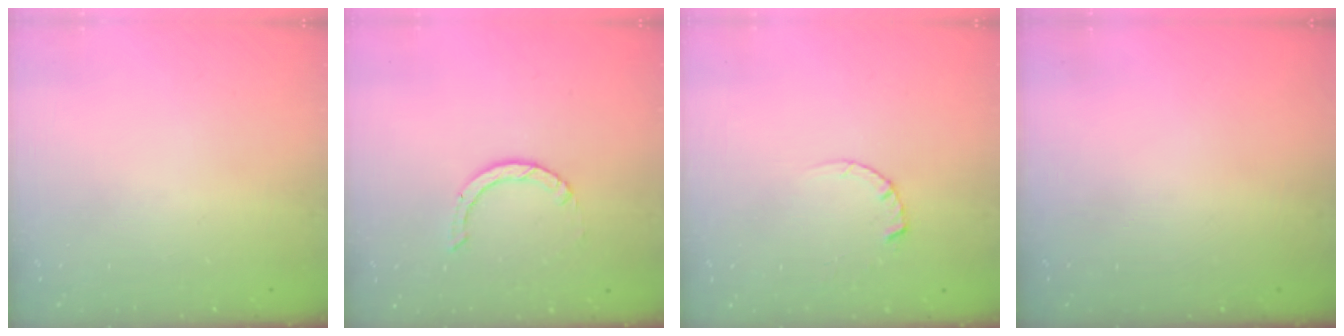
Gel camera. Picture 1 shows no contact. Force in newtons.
{"total": 0.9, "press": 0.9, "slide": 0.1}
{"total": 2.4, "press": 2.4, "slide": 0.3}
{"total": 0.0}